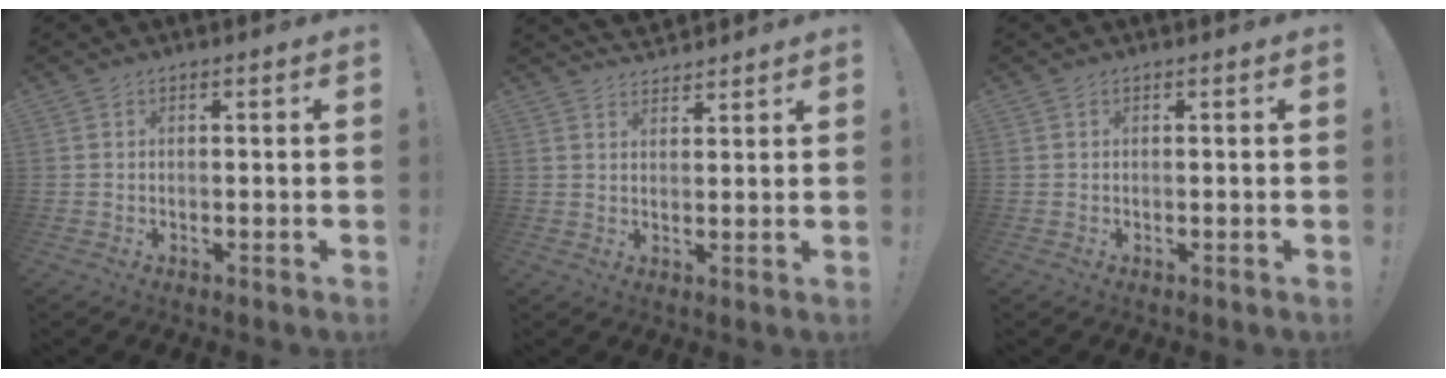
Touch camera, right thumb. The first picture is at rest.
{"total": 4.2, "force": [3.9, 1.3, 0.4], "torque": [0.008, -0.027, 0.071]}
{"total": 0.0}